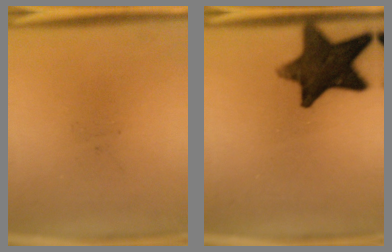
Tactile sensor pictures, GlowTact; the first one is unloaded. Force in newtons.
{"total": 14.0}